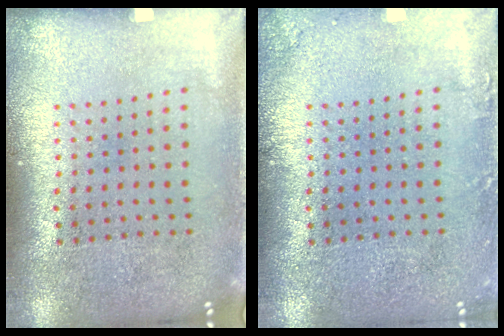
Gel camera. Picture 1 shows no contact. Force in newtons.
{"total": 1.0, "press": 1.0, "slide": 0.2}